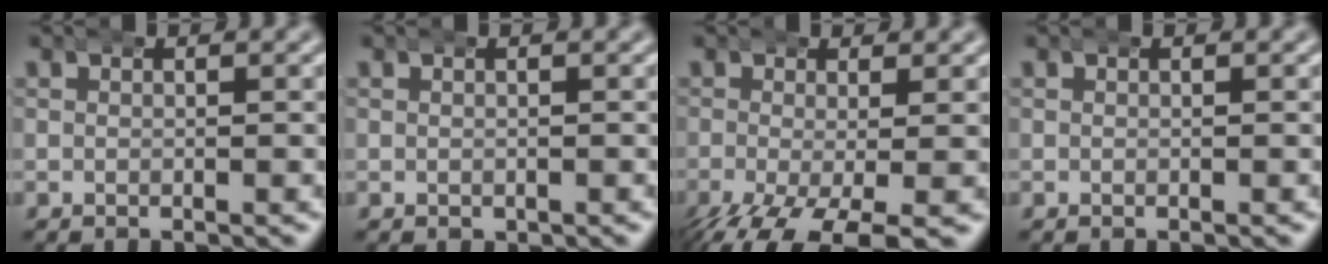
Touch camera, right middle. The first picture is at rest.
{"total": 0.6, "force": [-0.1, 0.5, 0.2], "torque": [-0.007, -0.004, 0.002]}
{"total": 6.9, "force": [-4.0, 3.0, 4.8], "torque": [-0.095, -0.036, -0.047]}
{"total": 0.0}